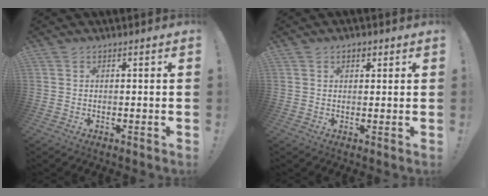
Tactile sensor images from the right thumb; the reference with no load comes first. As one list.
[{"total": 2.3, "force": [1.1, 1.3, 1.5], "torque": [-0.018, 0.000, 0.017]}]